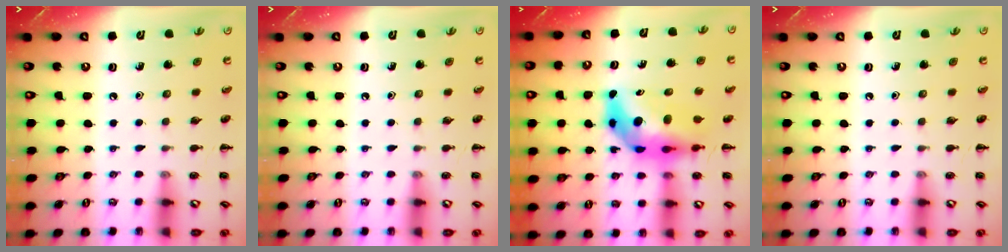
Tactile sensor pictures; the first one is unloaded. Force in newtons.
{"total": 0.0}
{"total": 9.9, "press": 9.3, "slide": 3.3}
{"total": 0.0}